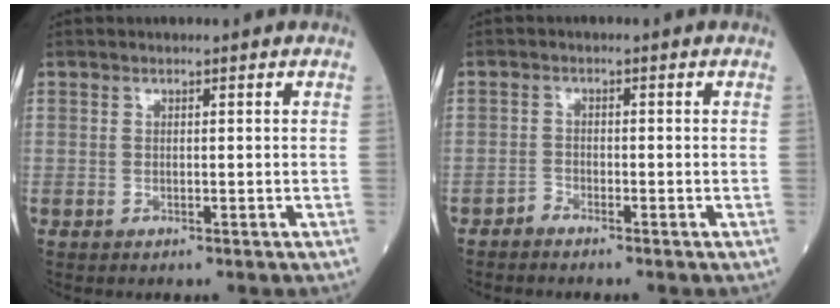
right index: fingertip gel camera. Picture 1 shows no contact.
{"total": 1.0, "force": [-1.0, 0.2, 0.1], "torque": [-0.001, -0.001, -0.021]}